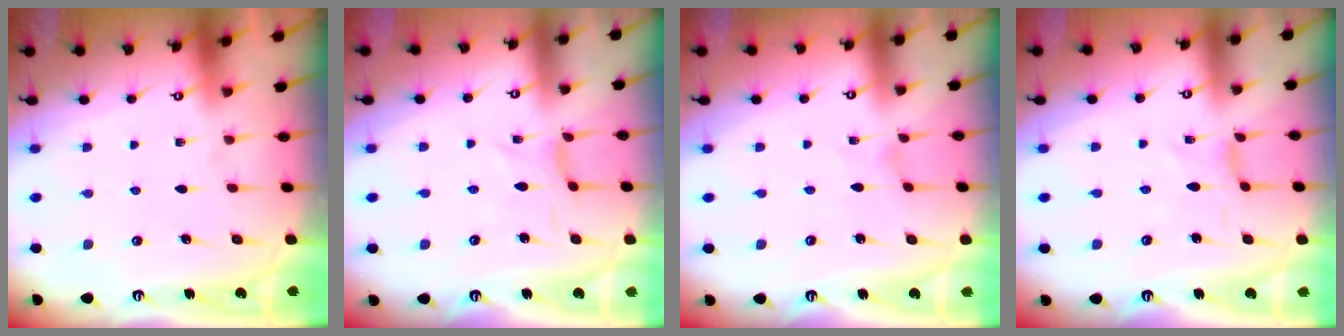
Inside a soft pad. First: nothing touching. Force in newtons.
{"total": 0.0}
{"total": 0.0}
{"total": 0.0}